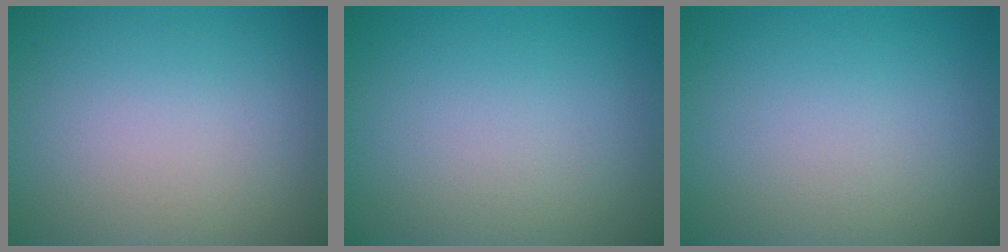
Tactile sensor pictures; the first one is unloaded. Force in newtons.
{"total": 0.0}
{"total": 0.0}